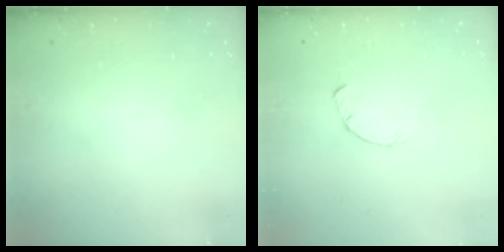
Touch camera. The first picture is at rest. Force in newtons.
{"total": 0.8, "press": 0.8, "slide": 0.2}